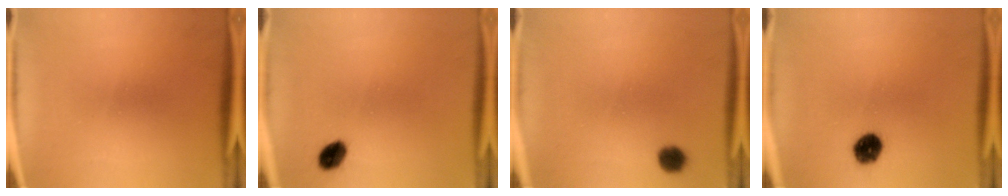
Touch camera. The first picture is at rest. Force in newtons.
{"total": 4.5}
{"total": 3.5}
{"total": 6.0}